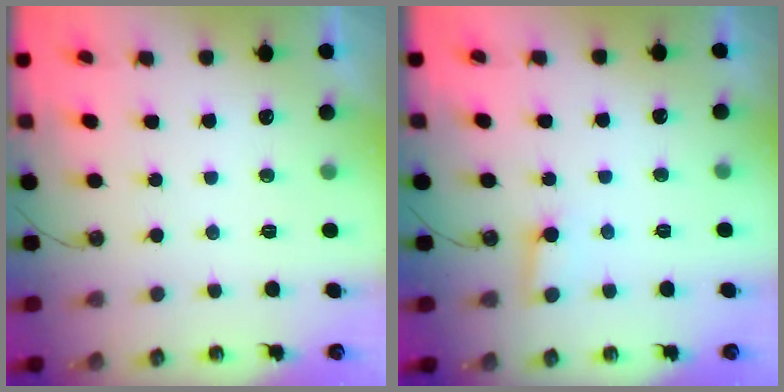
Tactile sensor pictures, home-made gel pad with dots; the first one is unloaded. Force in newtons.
{"total": 4.1, "press": 4.1, "slide": 0.3}